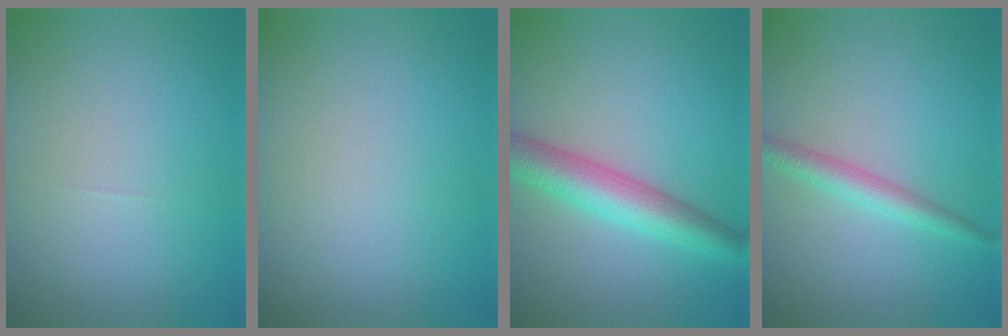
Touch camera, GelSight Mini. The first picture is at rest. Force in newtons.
{"total": 0.0}
{"total": 5.6, "press": 5.6, "slide": 0.1}
{"total": 2.5, "press": 2.5, "slide": 0.1}